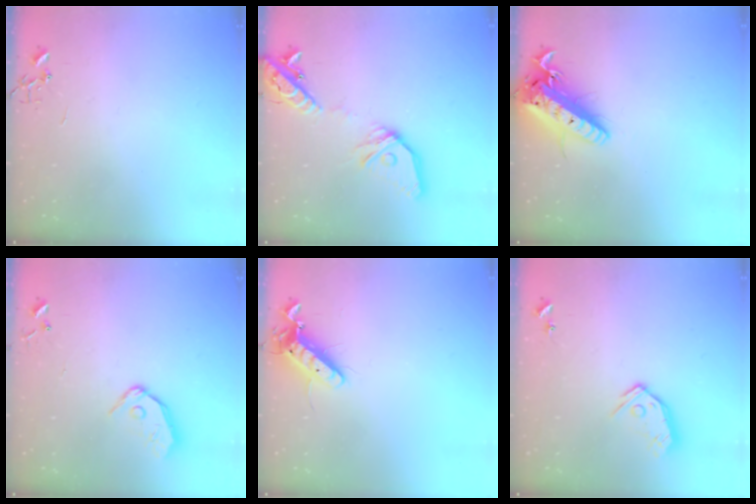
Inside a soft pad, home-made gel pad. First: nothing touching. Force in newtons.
{"total": 18.2, "press": 18.0, "slide": 3.2}
{"total": 19.8, "press": 19.4, "slide": 4.0}
{"total": 9.8, "press": 9.7, "slide": 1.3}
{"total": 11.8, "press": 11.6, "slide": 2.2}
{"total": 9.9, "press": 9.9, "slide": 0.8}